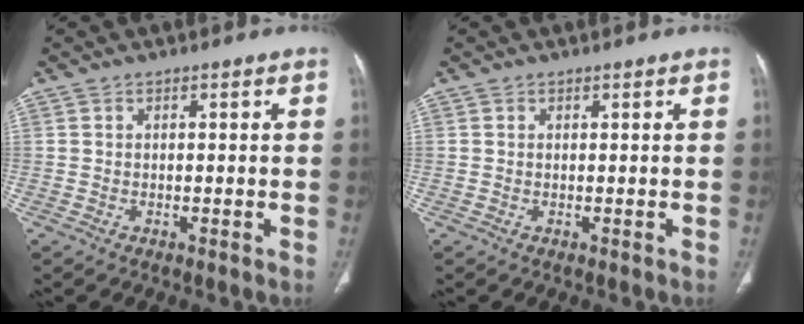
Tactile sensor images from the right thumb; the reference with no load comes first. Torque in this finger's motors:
{"motor_torque": [0.04, 0.03, 0.10, -0.25, 0.00]}